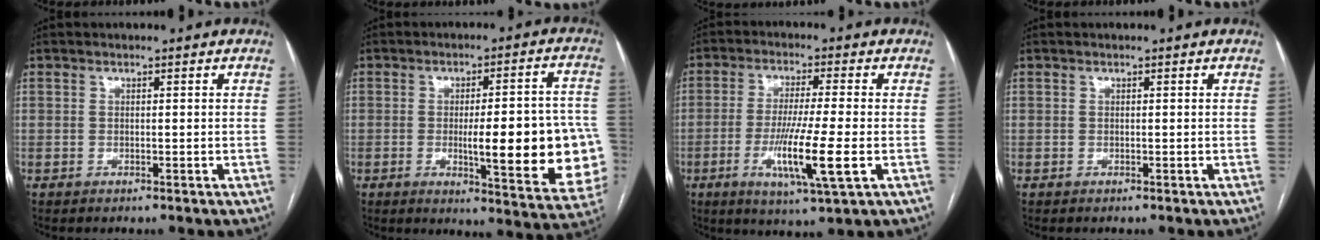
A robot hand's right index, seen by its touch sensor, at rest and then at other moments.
{"total": 18.4, "force": [-2.8, 3.6, 17.8], "torque": [-0.150, 0.019, -0.018]}
{"total": 10.9, "force": [-2.9, 0.0, 10.5], "torque": [-0.195, -0.025, -0.053]}
{"total": 0.0}